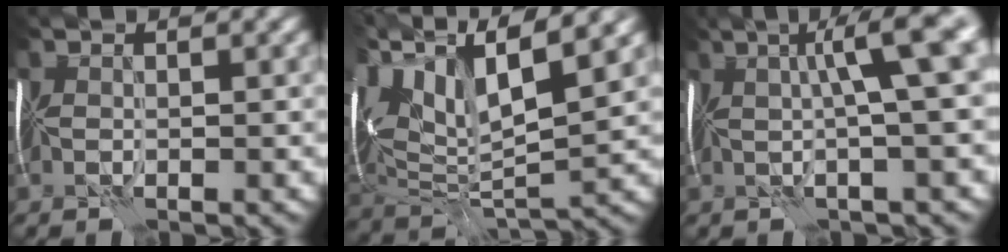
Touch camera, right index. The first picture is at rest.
{"total": 12.9, "force": [6.1, 4.6, 10.4], "torque": [-0.213, 0.021, 0.107]}
{"total": 7.9, "force": [1.9, 1.6, 7.5], "torque": [-0.080, 0.021, 0.026]}